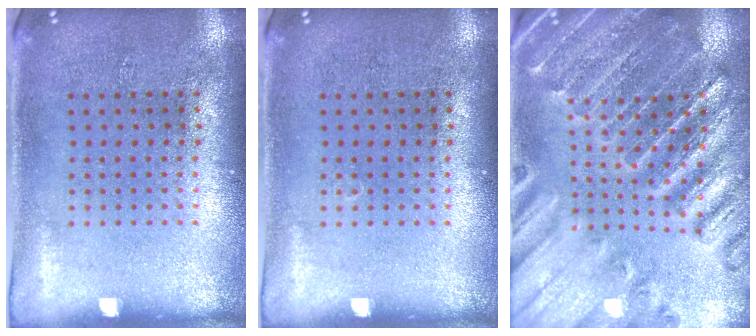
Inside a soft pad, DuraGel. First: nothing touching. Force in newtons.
{"total": 0.0}
{"total": 2.8, "press": 2.8, "slide": 0.3}